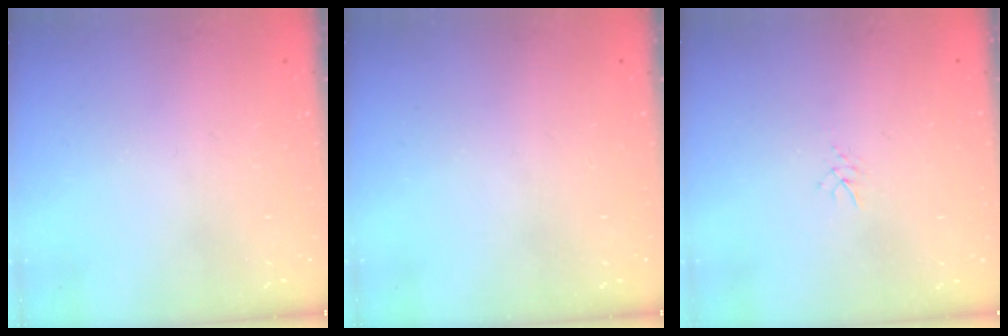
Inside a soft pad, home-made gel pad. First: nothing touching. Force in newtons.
{"total": 0.0}
{"total": 3.1, "press": 3.0, "slide": 0.5}